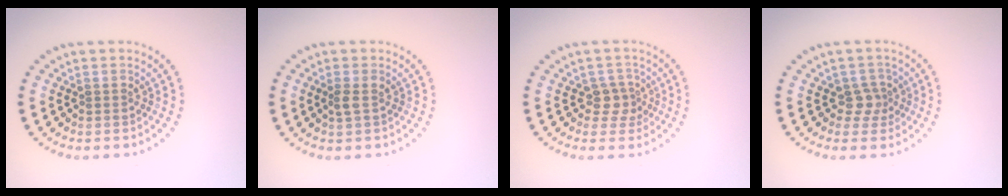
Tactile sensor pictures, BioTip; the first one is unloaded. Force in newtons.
{"total": 0.9, "press": 0.9, "slide": 0.2}
{"total": 2.1, "press": 1.6, "slide": 1.3}
{"total": 1.9, "press": 1.4, "slide": 1.3}